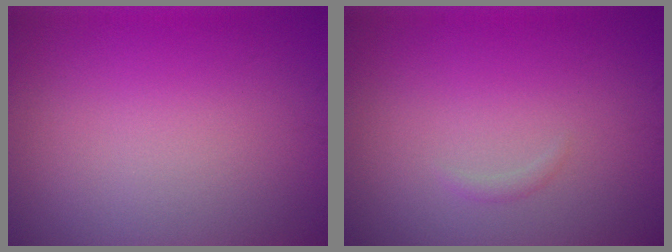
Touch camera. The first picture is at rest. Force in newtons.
{"total": 0.5, "press": 0.5, "slide": 0.0}